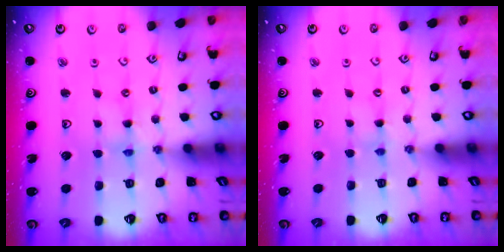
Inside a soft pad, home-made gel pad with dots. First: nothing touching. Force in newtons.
{"total": 0.8, "press": 0.8, "slide": 0.2}